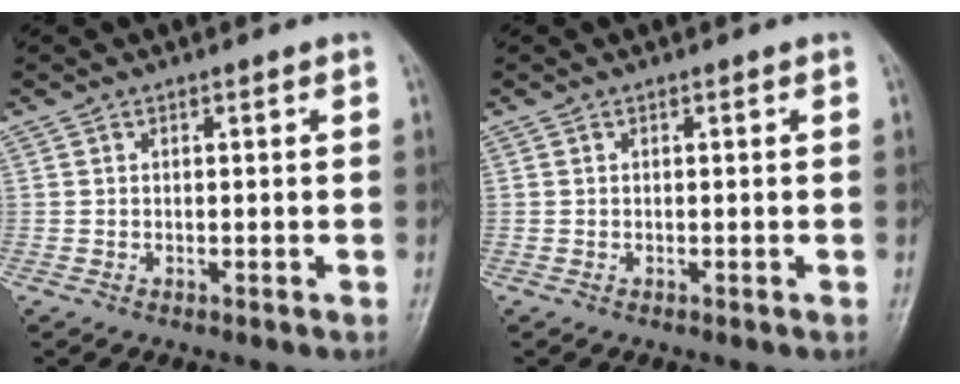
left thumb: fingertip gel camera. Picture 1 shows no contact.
{"total": 0.0}